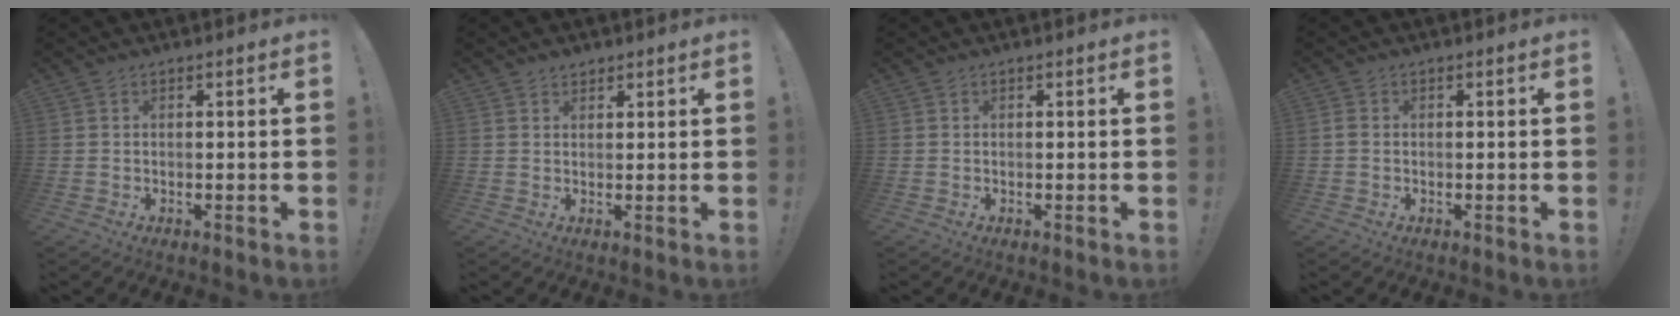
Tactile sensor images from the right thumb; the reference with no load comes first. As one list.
[{"total": 1.7, "force": [1.4, 1.0, 0.3], "torque": [0.000, -0.007, 0.025]}, {"total": 0.0}, {"total": 1.2, "force": [-0.2, 0.8, 0.9], "torque": [-0.016, 0.003, -0.003]}]